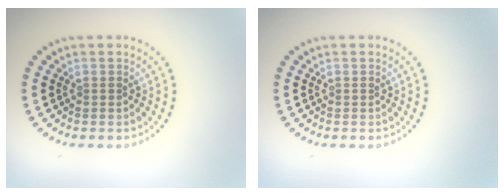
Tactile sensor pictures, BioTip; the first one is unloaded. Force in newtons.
{"total": 0.0}